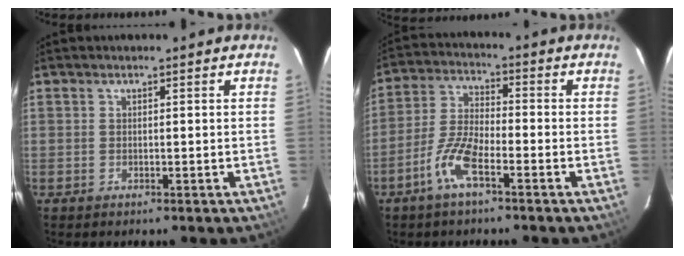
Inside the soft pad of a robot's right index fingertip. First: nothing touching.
{"total": 7.8, "force": [-4.6, 1.8, 6.0], "torque": [-0.134, 0.004, -0.095]}